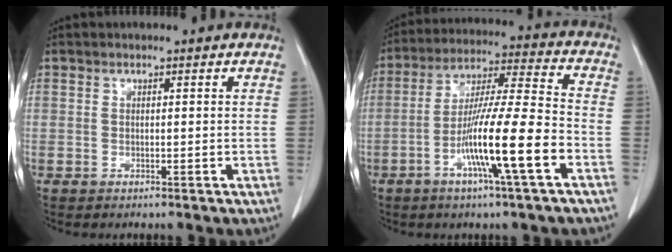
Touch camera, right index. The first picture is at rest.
{"total": 14.1, "force": [-5.4, -0.4, 13.0], "torque": [-0.236, -0.004, -0.101]}